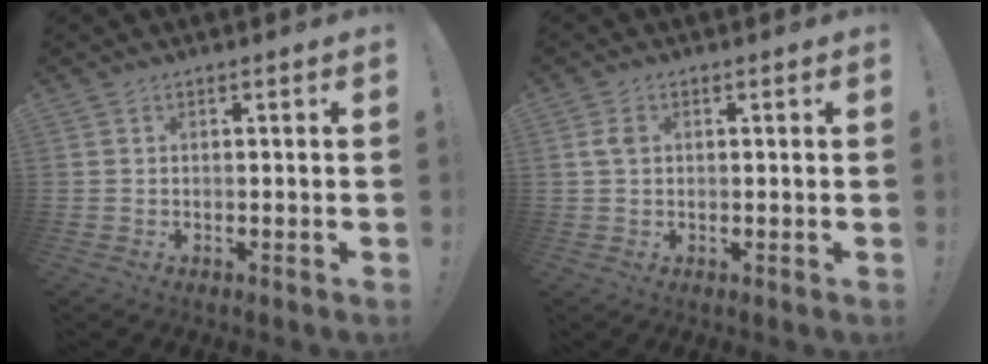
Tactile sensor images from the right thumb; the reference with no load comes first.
{"total": 3.2, "force": [0.8, 2.2, 2.1], "torque": [-0.026, 0.001, 0.013]}